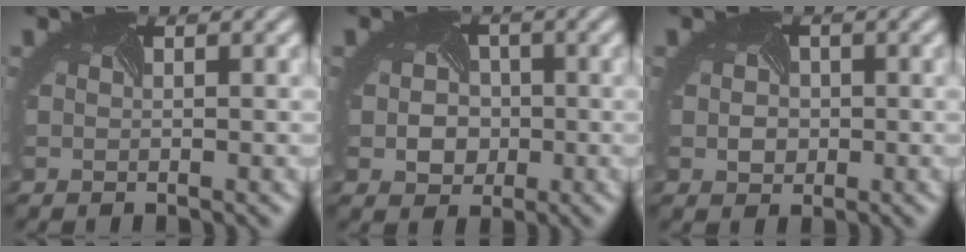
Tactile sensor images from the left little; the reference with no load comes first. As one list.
[{"total": 3.5, "force": [-0.3, 3.0, 1.7], "torque": [-0.020, 0.003, -0.004]}, {"total": 1.6, "force": [-0.2, 1.5, 0.6], "torque": [-0.009, 0.000, -0.006]}]